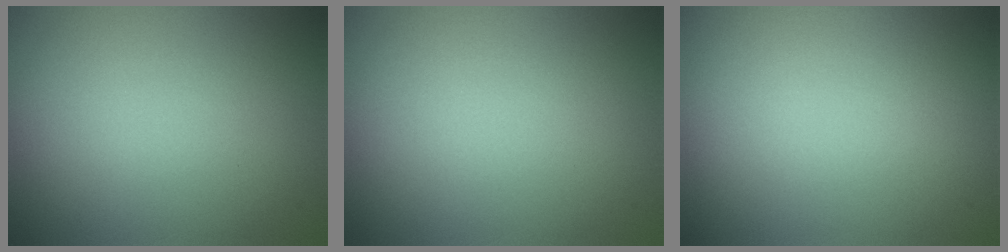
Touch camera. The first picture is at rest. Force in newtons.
{"total": 0.0}
{"total": 0.0}